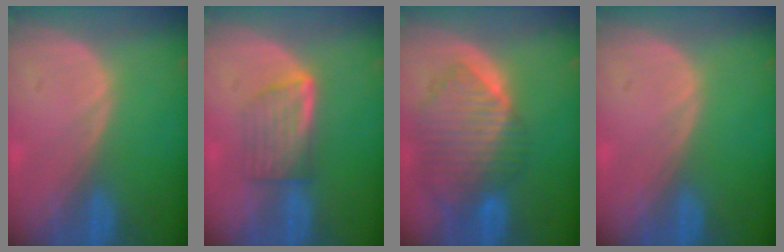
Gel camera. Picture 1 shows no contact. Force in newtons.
{"total": 5.7, "press": 5.3, "slide": 2.3}
{"total": 10.1, "press": 8.8, "slide": 5.1}
{"total": 0.0}